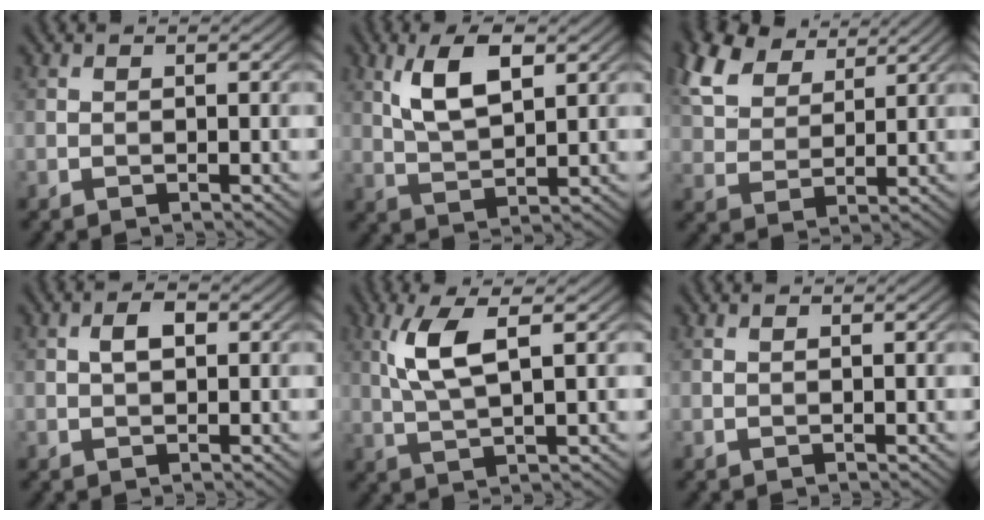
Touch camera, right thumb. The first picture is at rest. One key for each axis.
{"total": 7.0, "fx": 3.0, "fy": 2.8, "fz": 5.7, "tx": -0.119, "ty": -0.001, "tz": 0.059}
{"total": 9.7, "fx": 6.1, "fy": 5.4, "fz": 5.4, "tx": -0.150, "ty": 0.022, "tz": 0.123}
{"total": 2.3, "fx": 0.5, "fy": 1.3, "fz": 1.9, "tx": -0.035, "ty": 0.004, "tz": 0.006}
{"total": 6.4, "fx": 2.1, "fy": 1.7, "fz": 5.8, "tx": -0.129, "ty": 0.006, "tz": 0.043}
{"total": 0.0}